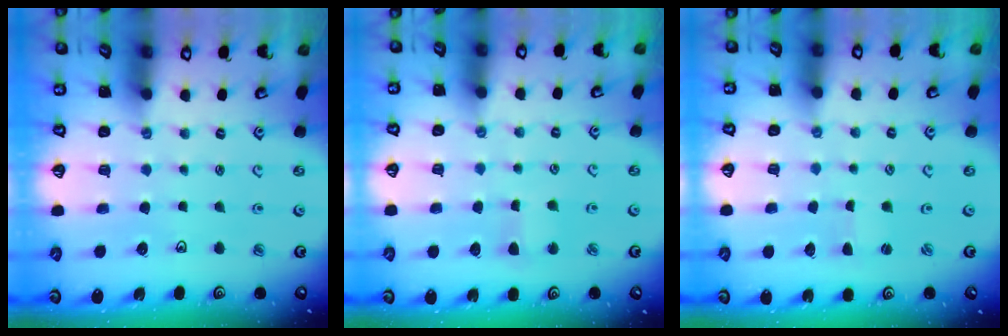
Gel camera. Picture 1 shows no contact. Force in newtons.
{"total": 2.7, "press": 2.6, "slide": 0.3}
{"total": 0.0}